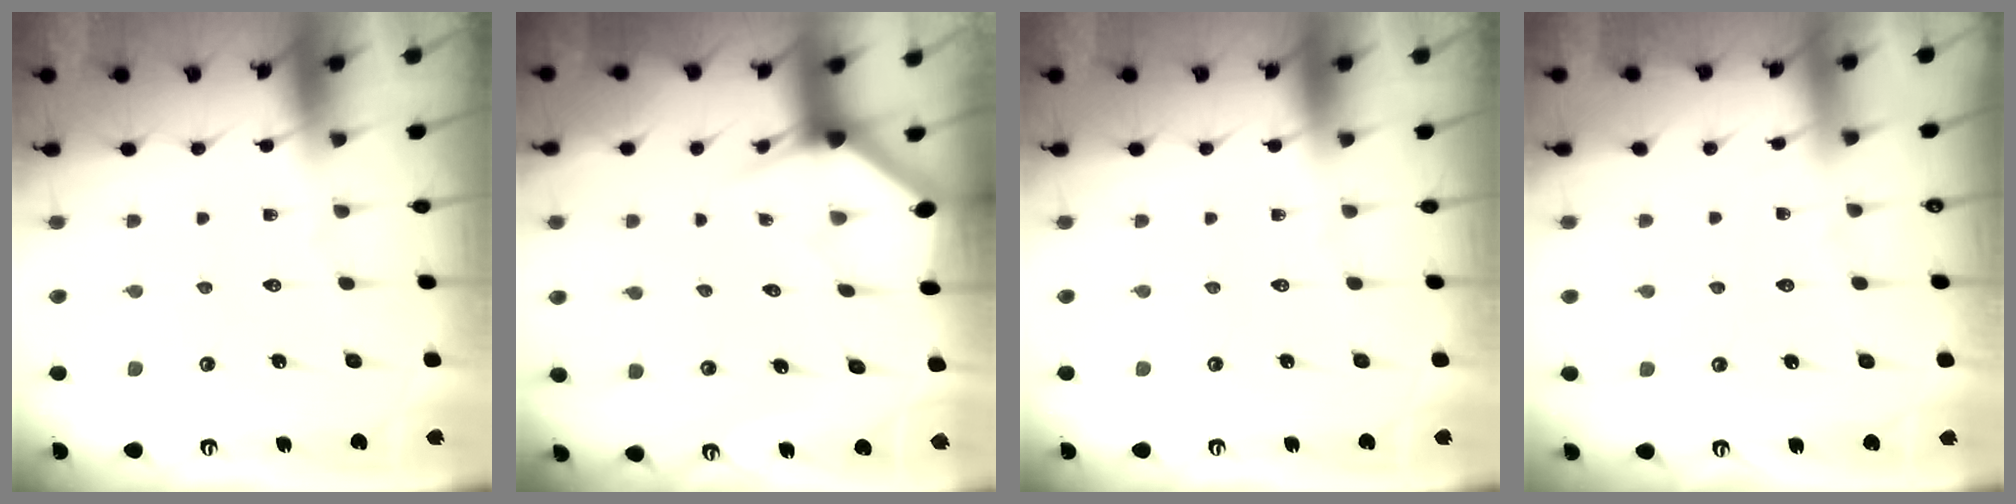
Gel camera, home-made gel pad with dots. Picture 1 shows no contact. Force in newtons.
{"total": 3.0, "press": 3.0, "slide": 0.1}
{"total": 0.0}
{"total": 3.7, "press": 3.6, "slide": 0.5}